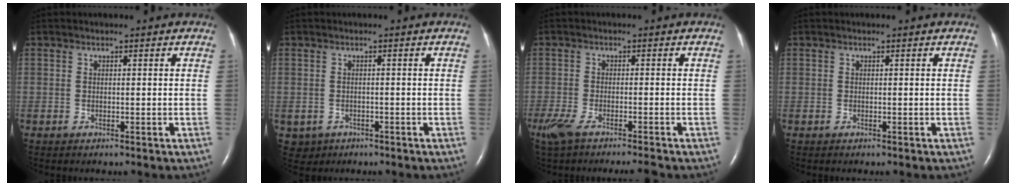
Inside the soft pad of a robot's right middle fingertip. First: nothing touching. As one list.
[{"total": 2.4, "force": [-1.1, 2.1, 0.4], "torque": [-0.008, 0.005, -0.010]}, {"total": 7.8, "force": [-6.4, 0.7, 4.5], "torque": [-0.084, -0.016, -0.109]}, {"total": 0.0}]